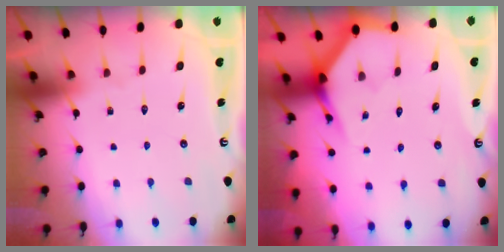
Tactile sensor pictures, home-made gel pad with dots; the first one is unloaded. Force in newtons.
{"total": 4.0, "press": 4.0, "slide": 0.2}